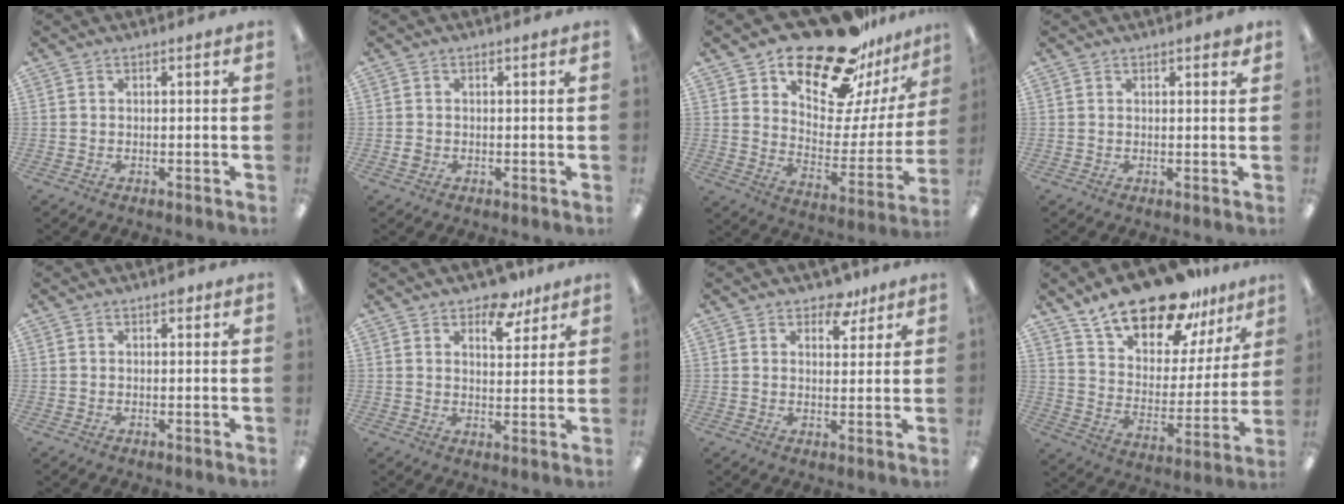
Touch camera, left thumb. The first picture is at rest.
{"total": 1.2, "force": [-0.1, 1.1, 0.5], "torque": [-0.009, 0.004, -0.004]}
{"total": 23.1, "force": [18.5, 9.2, 10.2], "torque": [-0.155, -0.129, 0.316]}
{"total": 1.4, "force": [1.2, 0.4, 0.6], "torque": [-0.004, -0.003, 0.020]}
{"total": 1.0, "force": [0.5, 0.6, 0.6], "torque": [-0.006, -0.001, 0.008]}
{"total": 8.6, "force": [6.3, 4.2, 4.0], "torque": [-0.032, -0.040, 0.105]}
{"total": 6.0, "force": [4.4, 3.3, 2.4], "torque": [-0.019, -0.019, 0.075]}
{"total": 20.0, "force": [16.3, 7.9, 8.5], "torque": [-0.146, -0.114, 0.287]}